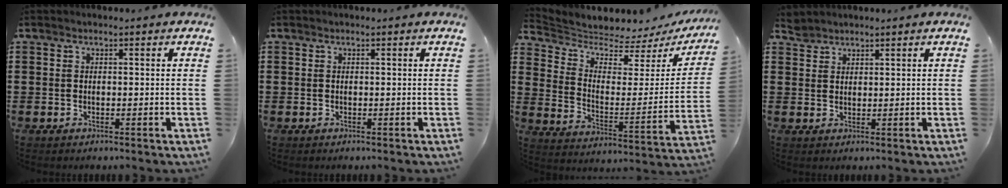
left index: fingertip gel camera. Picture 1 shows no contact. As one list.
[{"total": 0.0}, {"total": 4.1, "force": [3.7, 1.3, 0.9], "torque": [-0.047, -0.038, 0.059]}, {"total": 1.9, "force": [1.9, 0.6, 0.1], "torque": [-0.007, 0.001, 0.038]}]